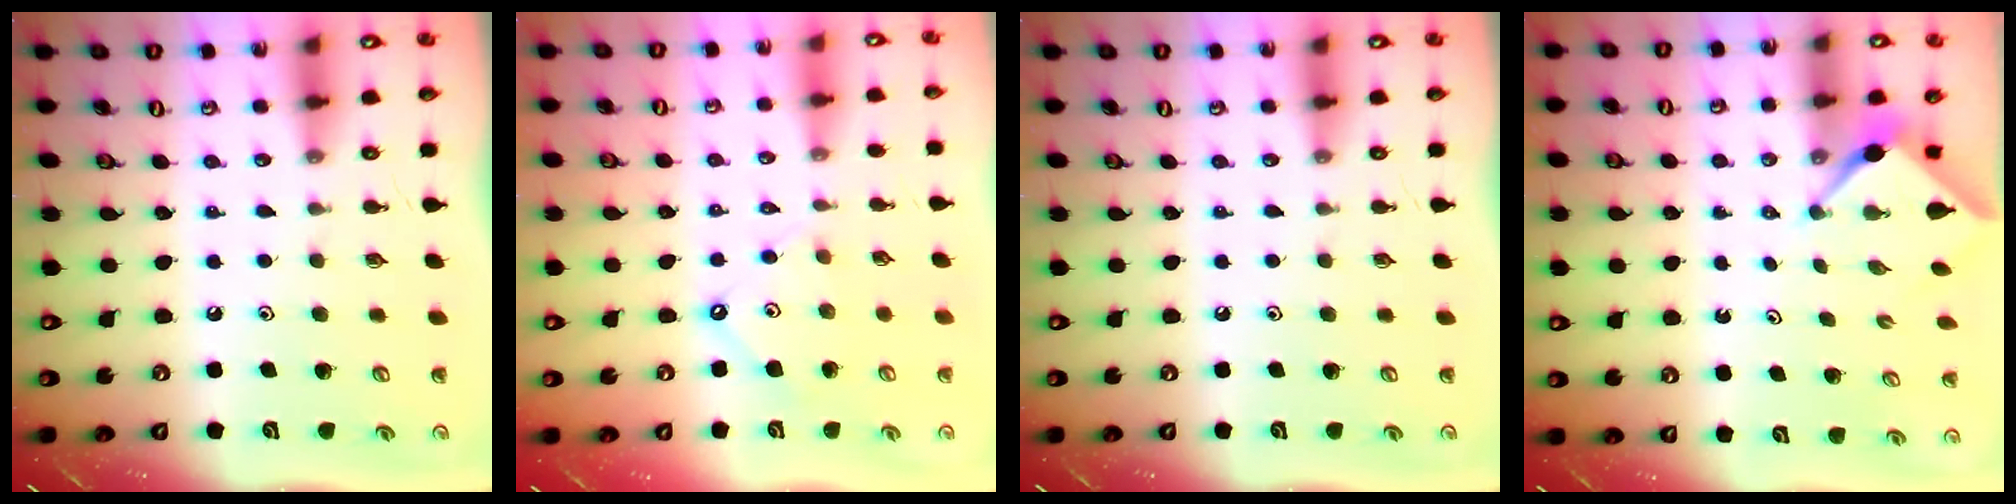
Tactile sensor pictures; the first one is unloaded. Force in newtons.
{"total": 5.1, "press": 5.1, "slide": 0.6}
{"total": 0.0}
{"total": 2.5, "press": 2.5, "slide": 0.3}